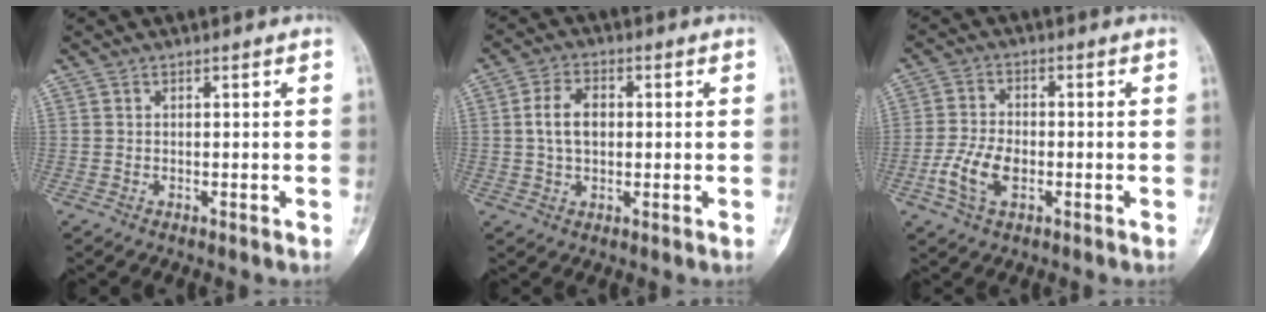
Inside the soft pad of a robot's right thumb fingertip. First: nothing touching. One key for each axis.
{"total": 6.2, "fx": 0.5, "fy": 4.1, "fz": 4.7, "tx": -0.082, "ty": 0.011, "tz": 0.007}
{"total": 7.1, "fx": -2.3, "fy": 4.0, "fz": 5.4, "tx": -0.114, "ty": 0.009, "tz": -0.048}